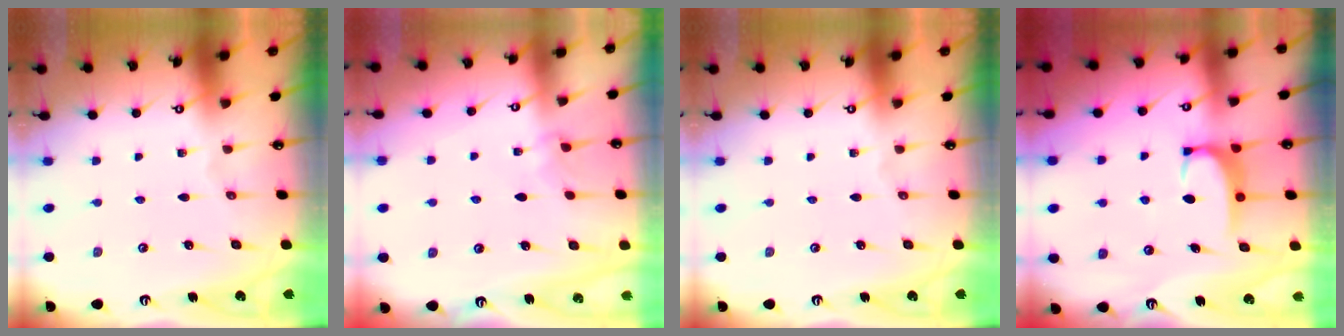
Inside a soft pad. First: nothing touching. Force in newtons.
{"total": 2.8, "press": 2.8, "slide": 0.3}
{"total": 0.0}
{"total": 2.7, "press": 2.7, "slide": 0.4}